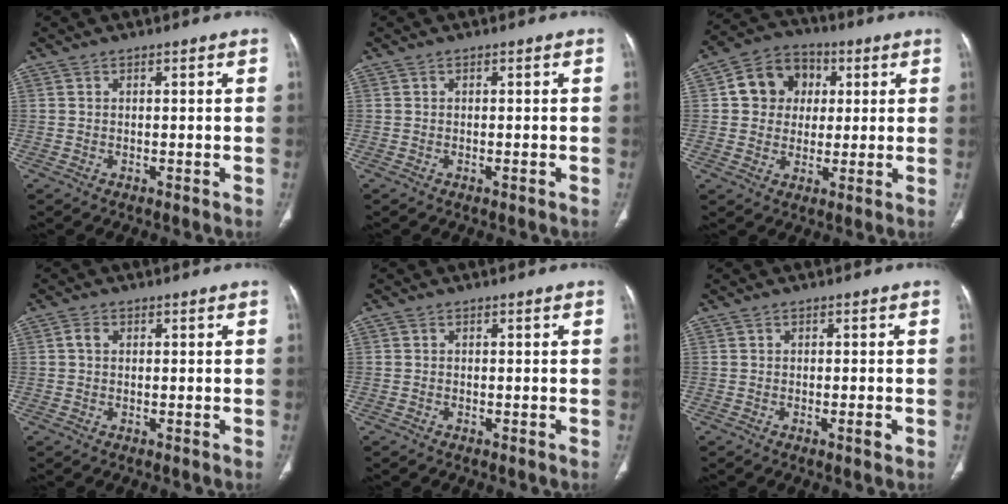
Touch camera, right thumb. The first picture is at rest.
{"total": 0.5, "force": [-0.3, 0.0, 0.5], "torque": [-0.008, -0.002, -0.003]}
{"total": 10.7, "force": [2.2, 9.3, 4.8], "torque": [-0.042, 0.007, 0.025]}
{"total": 1.5, "force": [0.2, 1.2, 1.0], "torque": [-0.018, 0.005, 0.003]}
{"total": 0.0}
{"total": 1.6, "force": [-0.6, 0.3, 1.5], "torque": [-0.022, -0.003, -0.009]}